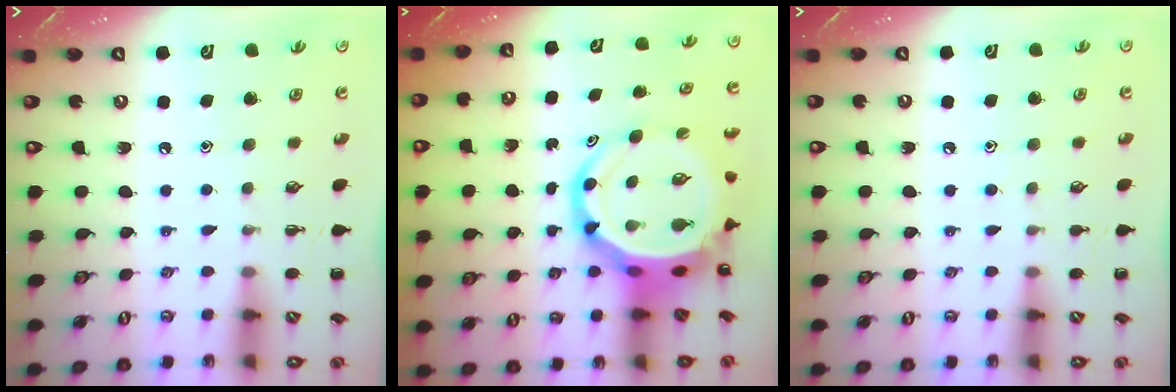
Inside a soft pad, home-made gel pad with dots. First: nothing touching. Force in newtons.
{"total": 10.2, "press": 9.8, "slide": 2.8}
{"total": 4.2, "press": 3.9, "slide": 1.7}